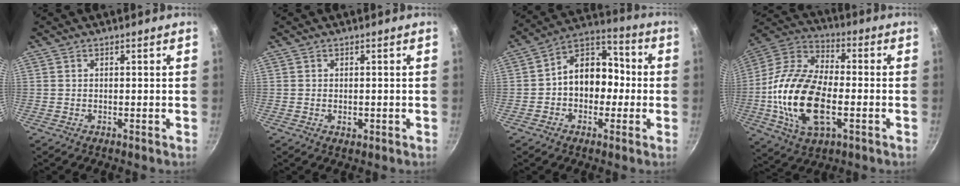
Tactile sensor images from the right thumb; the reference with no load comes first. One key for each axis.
{"total": 1.4, "fx": -0.3, "fy": 1.0, "fz": 1.0, "tx": -0.014, "ty": -0.001, "tz": -0.004}
{"total": 12.2, "fx": -0.9, "fy": 9.3, "fz": 7.9, "tx": -0.063, "ty": 0.050, "tz": -0.033}
{"total": 21.5, "fx": -3.9, "fy": 11.4, "fz": 17.8, "tx": -0.341, "ty": 0.026, "tz": -0.082}